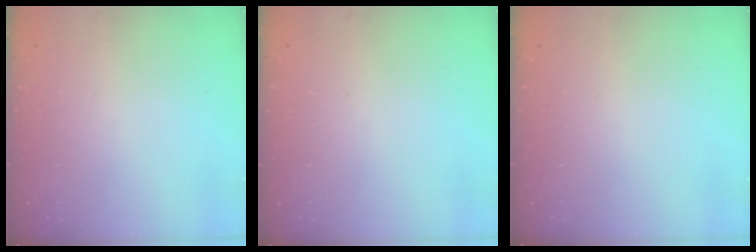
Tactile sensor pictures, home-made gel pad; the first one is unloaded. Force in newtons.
{"total": 0.0}
{"total": 0.0}